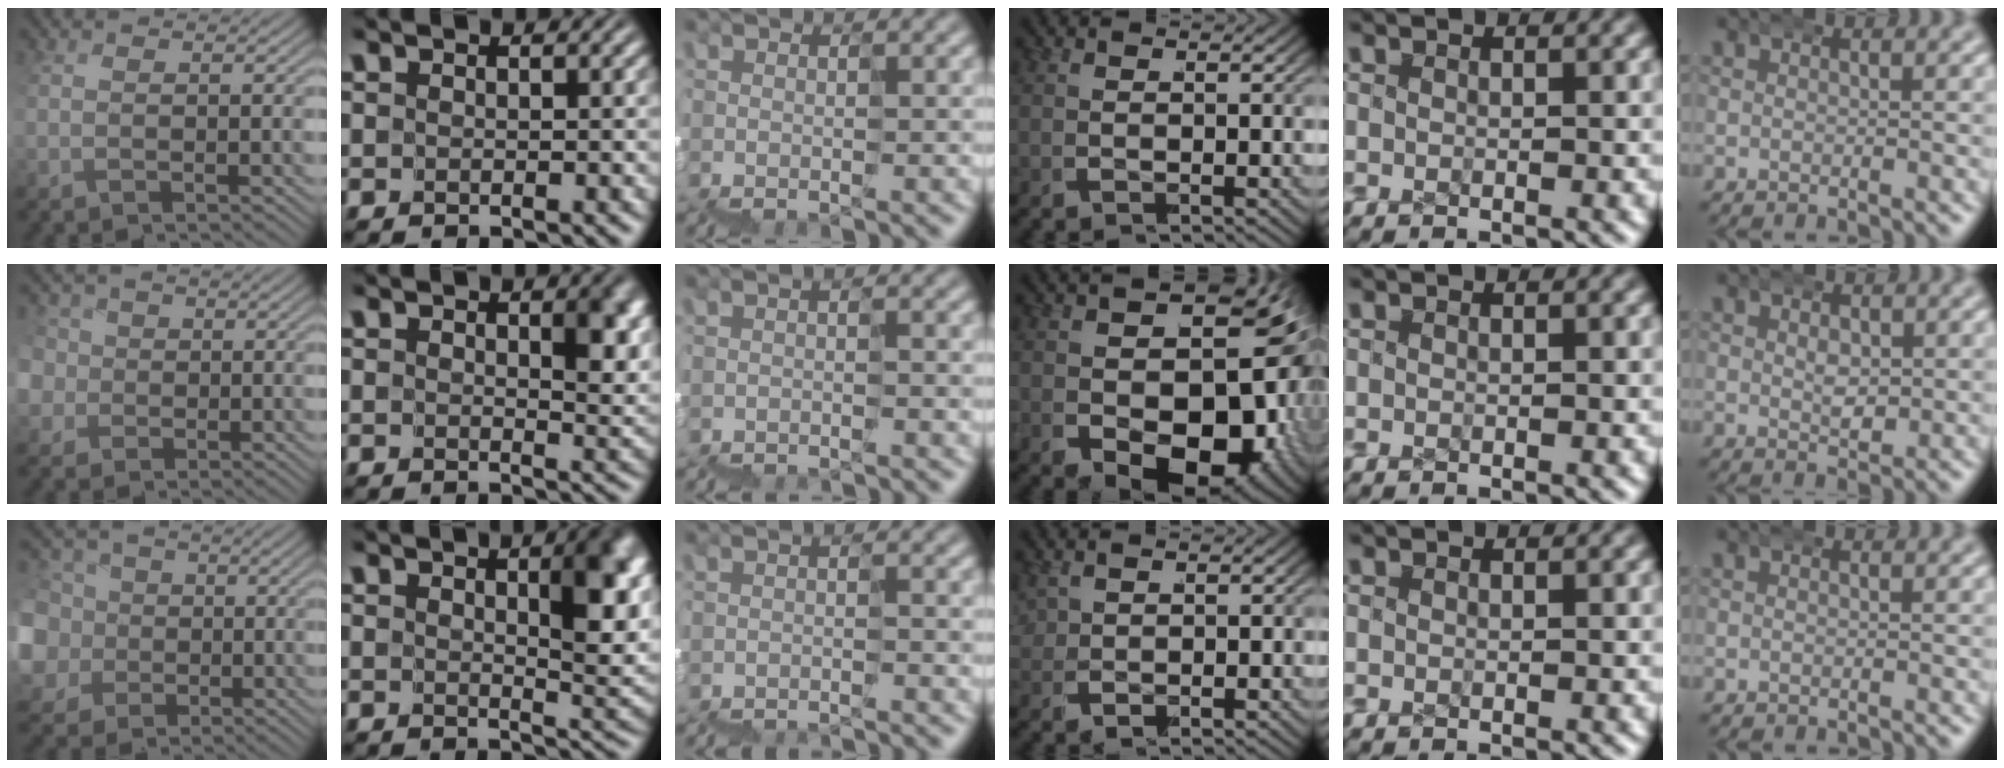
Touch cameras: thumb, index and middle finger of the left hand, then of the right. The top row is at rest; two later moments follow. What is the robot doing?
{"motion": "wrap", "object": "ethernet cable"}